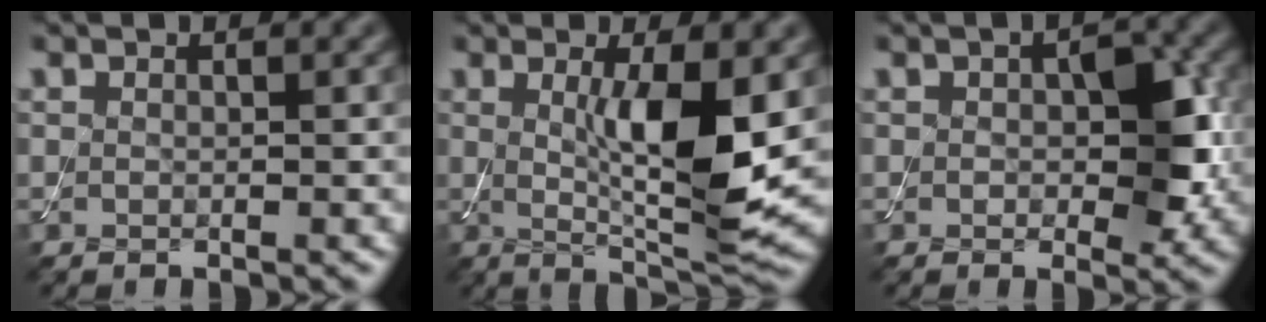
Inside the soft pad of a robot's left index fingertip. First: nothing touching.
{"total": 7.6, "force": [0.6, 1.7, 7.4], "torque": [-0.119, -0.018, 0.017]}
{"total": 4.7, "force": [0.1, 2.5, 4.0], "torque": [-0.056, 0.000, 0.002]}